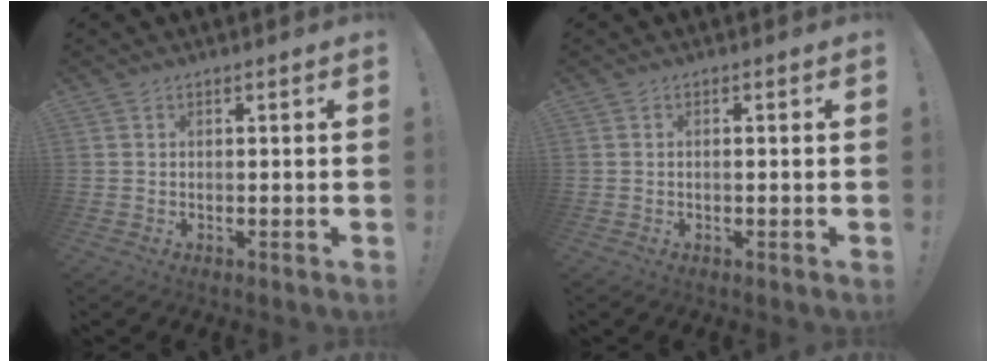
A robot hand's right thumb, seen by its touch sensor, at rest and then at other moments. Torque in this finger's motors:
{"motor_torque": [-0.26, -0.40, 0.11, 0.01, 0.00]}